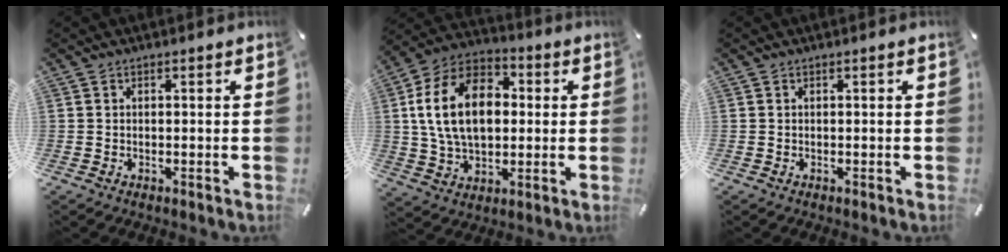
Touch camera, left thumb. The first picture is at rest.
{"total": 18.4, "force": [1.7, 12.8, 13.1], "torque": [-0.266, 0.013, 0.024]}
{"total": 0.0}